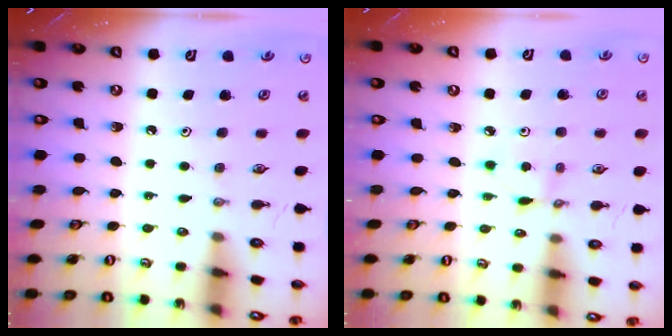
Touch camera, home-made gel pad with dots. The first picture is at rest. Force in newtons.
{"total": 2.1, "press": 2.1, "slide": 0.3}